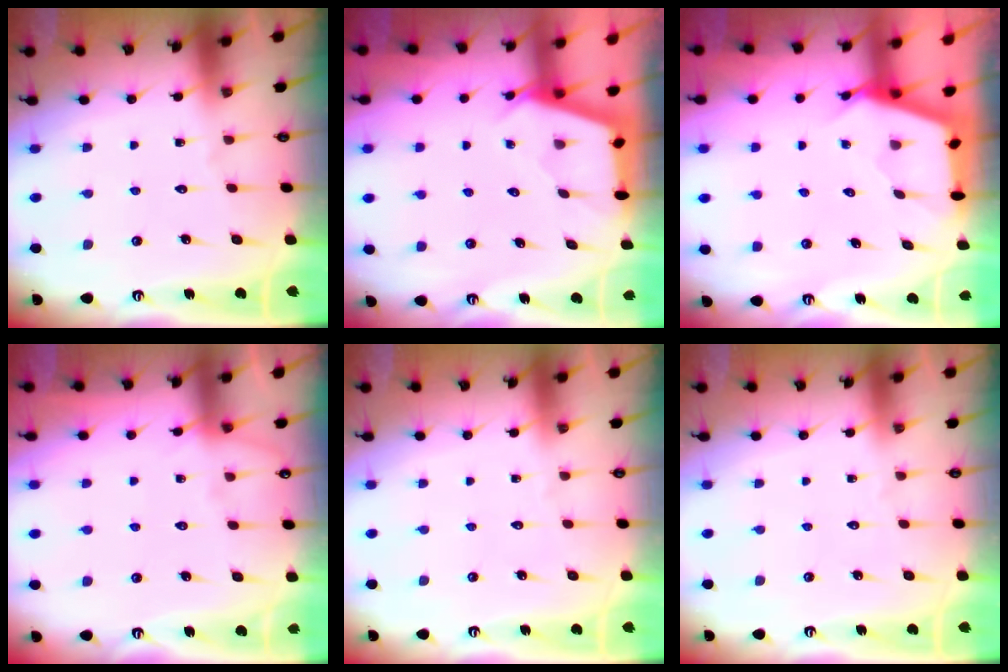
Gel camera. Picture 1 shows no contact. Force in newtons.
{"total": 2.6, "press": 2.6, "slide": 0.4}
{"total": 2.6, "press": 2.5, "slide": 0.3}
{"total": 5.0, "press": 4.9, "slide": 0.7}
{"total": 0.0}
{"total": 0.0}